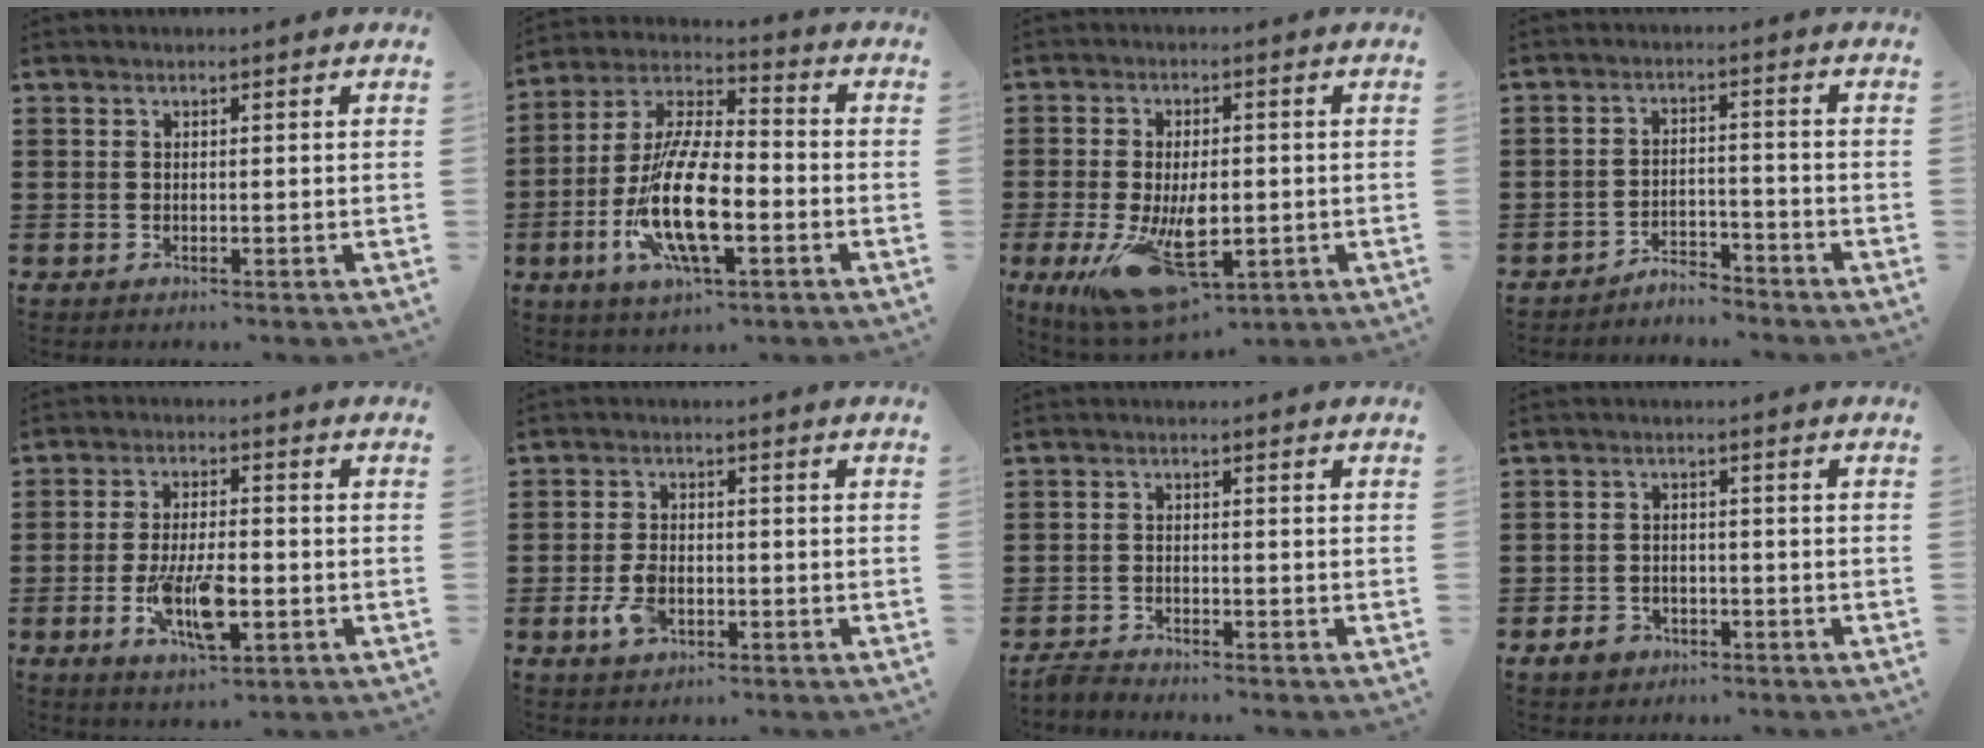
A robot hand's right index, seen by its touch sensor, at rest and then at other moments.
{"total": 14.2, "force": [-4.3, 5.3, 12.4], "torque": [-0.276, -0.008, -0.085]}
{"total": 13.0, "force": [-3.5, 6.2, 10.9], "torque": [-0.201, -0.012, -0.055]}
{"total": 3.6, "force": [-3.6, 0.4, 0.0], "torque": [-0.006, 0.003, -0.076]}
{"total": 9.5, "force": [-2.8, 3.7, 8.3], "torque": [-0.174, -0.009, -0.050]}
{"total": 4.6, "force": [-1.7, 2.7, 3.3], "torque": [-0.078, -0.001, -0.033]}
{"total": 2.0, "force": [-2.0, 0.2, -0.1], "torque": [-0.003, 0.002, -0.042]}
{"total": 2.7, "force": [-2.1, 1.7, 0.7], "torque": [-0.017, 0.006, -0.042]}